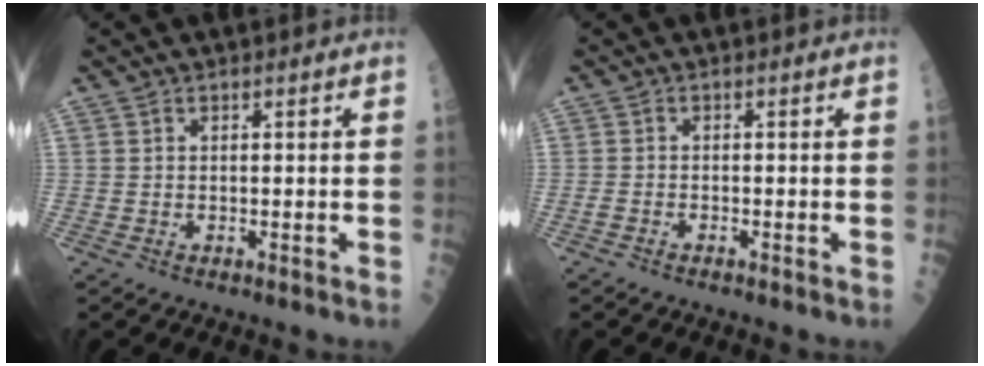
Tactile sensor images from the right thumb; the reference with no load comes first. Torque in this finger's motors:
{"motor_torque": [-0.22, -0.03, 0.05, 0.11, 0.04]}